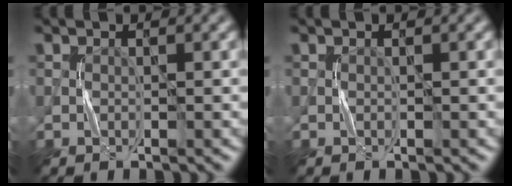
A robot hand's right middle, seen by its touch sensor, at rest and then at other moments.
{"total": 0.0}